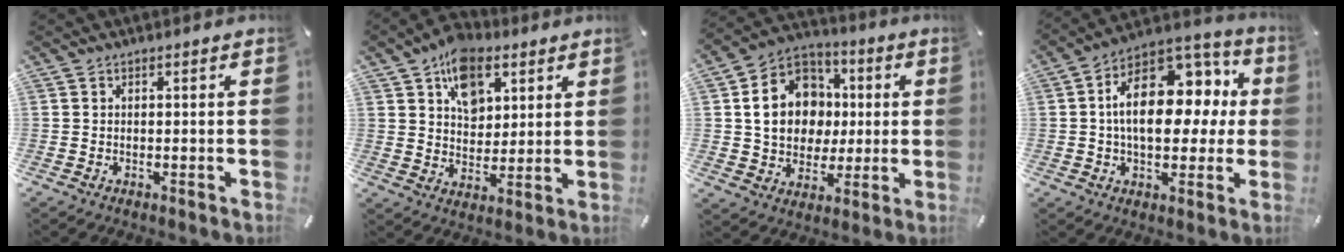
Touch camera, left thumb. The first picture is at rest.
{"total": 11.1, "force": [5.7, 7.9, 5.3], "torque": [-0.073, -0.024, 0.102]}
{"total": 16.1, "force": [1.3, 14.0, 7.9], "torque": [-0.143, 0.015, 0.028]}
{"total": 18.7, "force": [2.8, 12.2, 13.9], "torque": [-0.218, -0.006, 0.049]}